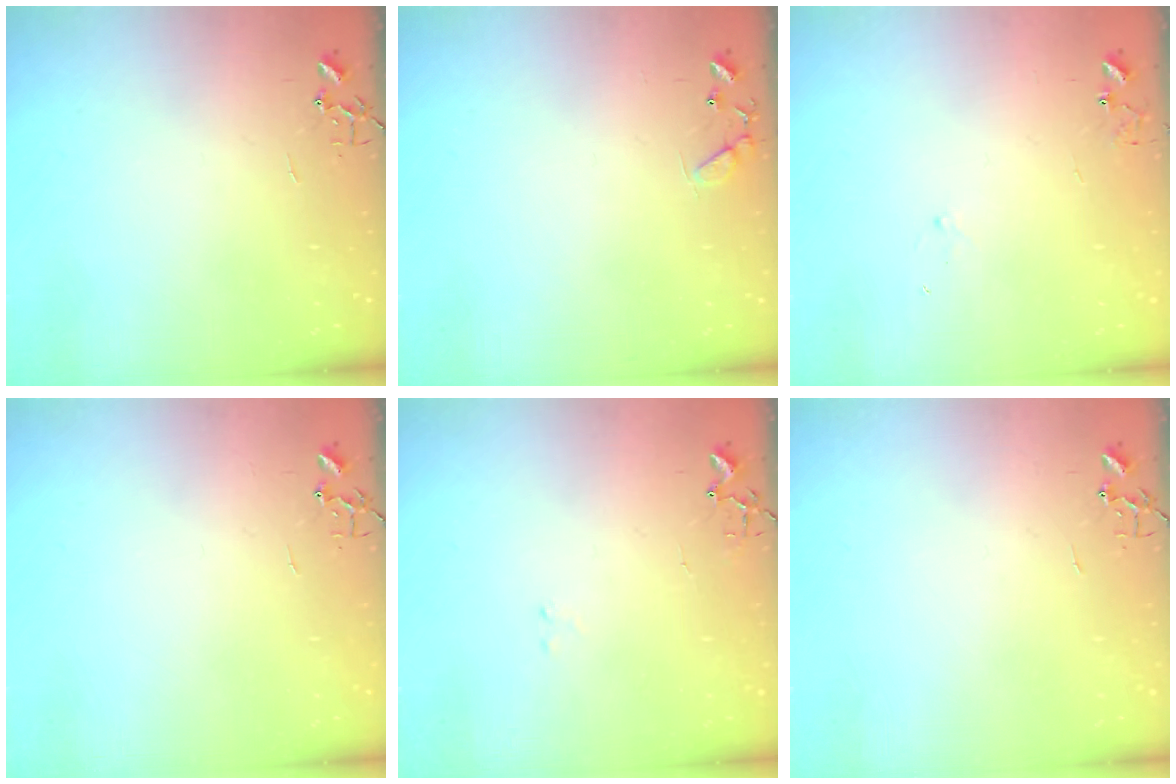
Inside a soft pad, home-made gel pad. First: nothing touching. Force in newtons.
{"total": 7.7, "press": 7.7, "slide": 0.5}
{"total": 7.4, "press": 7.4, "slide": 0.5}
{"total": 0.0}
{"total": 8.6, "press": 8.5, "slide": 0.7}
{"total": 0.0}